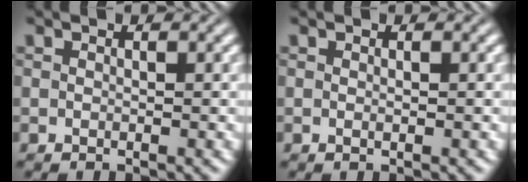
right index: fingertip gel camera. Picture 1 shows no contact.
{"total": 0.0}